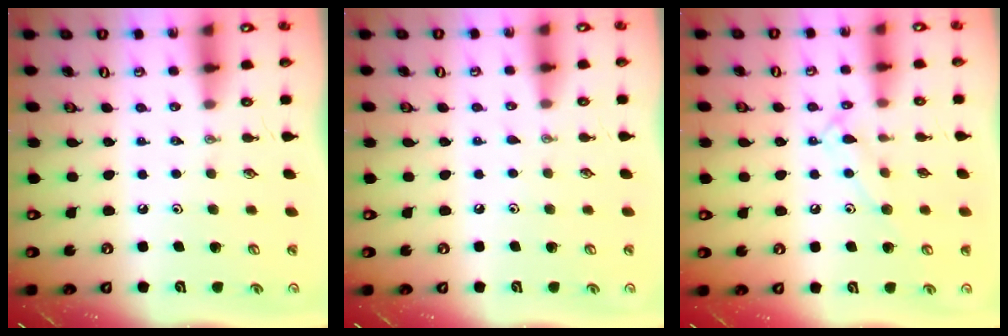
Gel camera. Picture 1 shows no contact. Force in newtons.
{"total": 3.4, "press": 3.3, "slide": 0.4}
{"total": 10.5, "press": 10.4, "slide": 0.7}